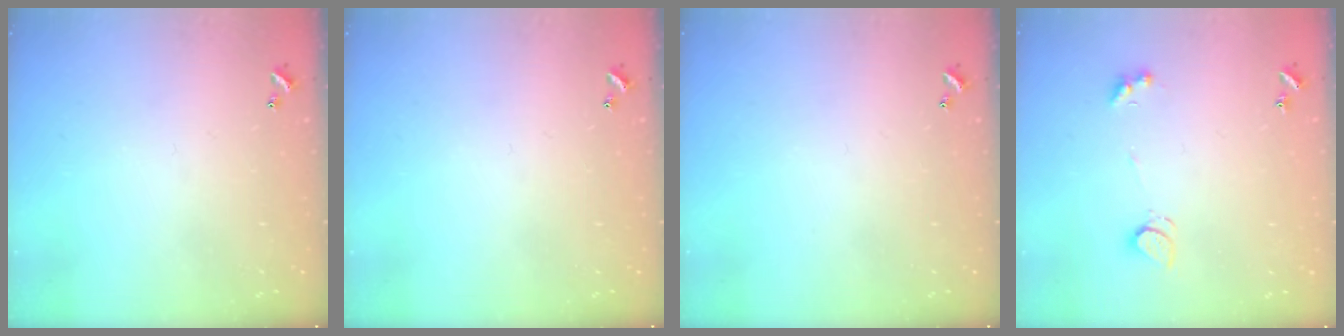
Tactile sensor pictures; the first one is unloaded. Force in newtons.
{"total": 0.0}
{"total": 0.0}
{"total": 2.4, "press": 2.3, "slide": 0.6}